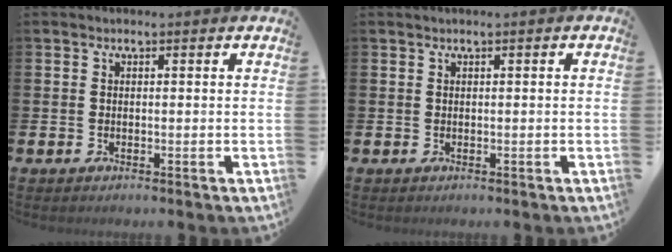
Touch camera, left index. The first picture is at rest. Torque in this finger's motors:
{"motor_torque": [0.48, -0.73, -0.10, 0.01]}